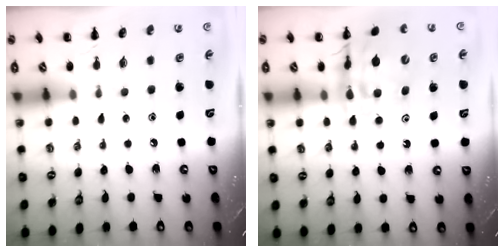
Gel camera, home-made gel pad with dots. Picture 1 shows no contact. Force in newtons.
{"total": 16.3, "press": 16.0, "slide": 3.1}